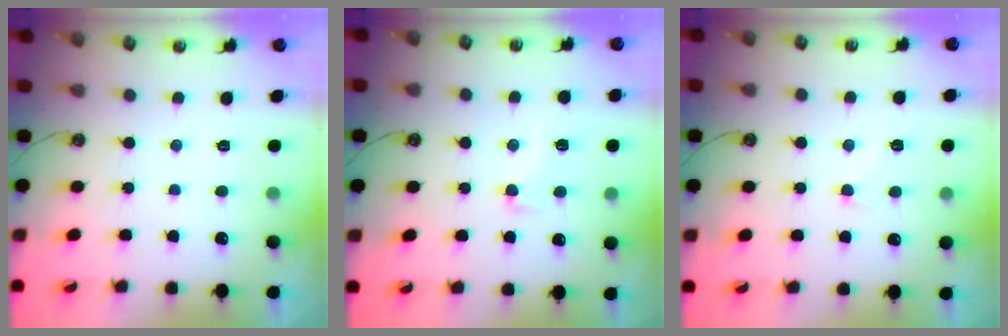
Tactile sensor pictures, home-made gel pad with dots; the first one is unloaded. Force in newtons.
{"total": 1.3, "press": 0.3, "slide": 1.3}
{"total": 1.0, "press": 0.8, "slide": 0.6}